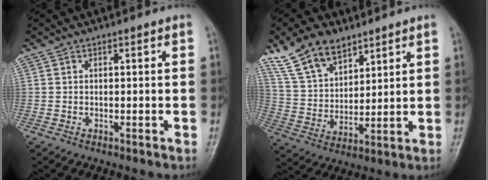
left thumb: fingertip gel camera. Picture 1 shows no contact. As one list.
[{"total": 12.2, "force": [8.6, 6.4, 5.9], "torque": [-0.089, -0.033, 0.169]}]